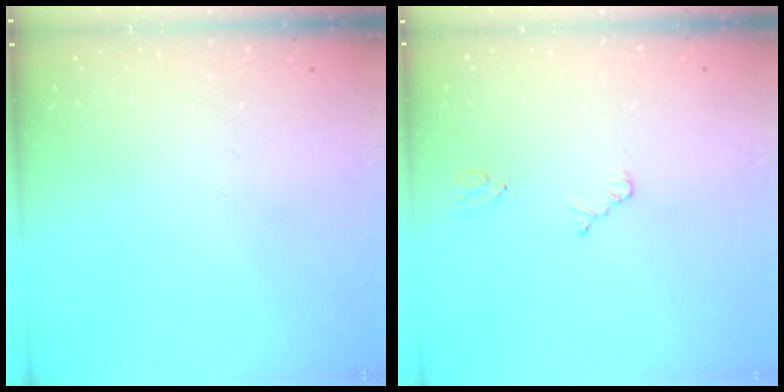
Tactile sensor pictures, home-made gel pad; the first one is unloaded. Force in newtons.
{"total": 2.5, "press": 2.5, "slide": 0.3}